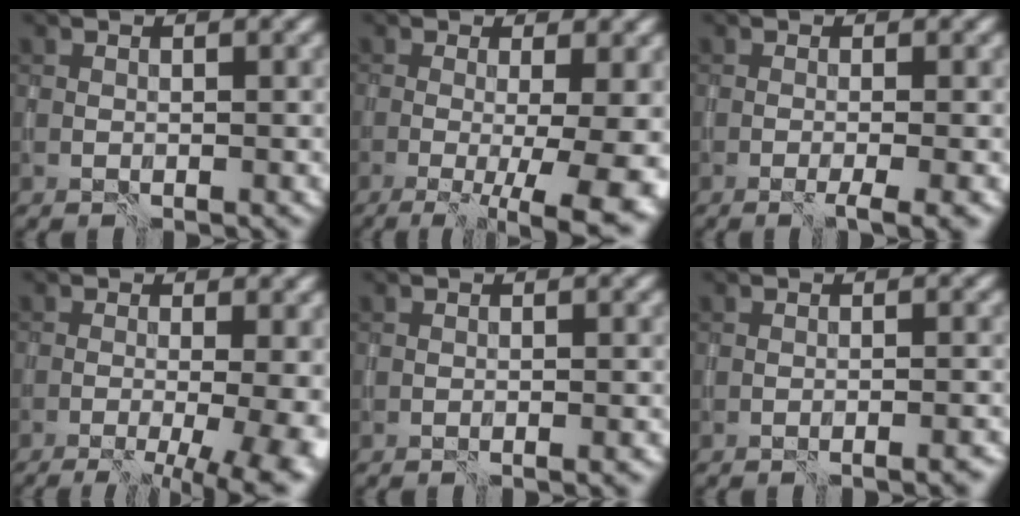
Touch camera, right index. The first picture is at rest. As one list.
[{"total": 9.8, "force": [-2.0, 3.0, 9.1], "torque": [-0.094, -0.008, -0.021]}, {"total": 2.3, "force": [-0.9, 0.2, 2.1], "torque": [-0.029, -0.006, -0.016]}, {"total": 11.6, "force": [-2.5, 5.2, 10.1], "torque": [-0.080, -0.008, -0.017]}, {"total": 0.6, "force": [-0.4, -0.2, 0.3], "torque": [-0.003, -0.002, -0.009]}, {"total": 1.5, "force": [-0.9, 0.2, 1.1], "torque": [-0.004, -0.004, -0.017]}]